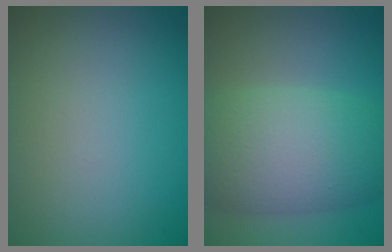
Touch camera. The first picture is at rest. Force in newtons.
{"total": 8.5, "press": 8.5, "slide": 0.3}